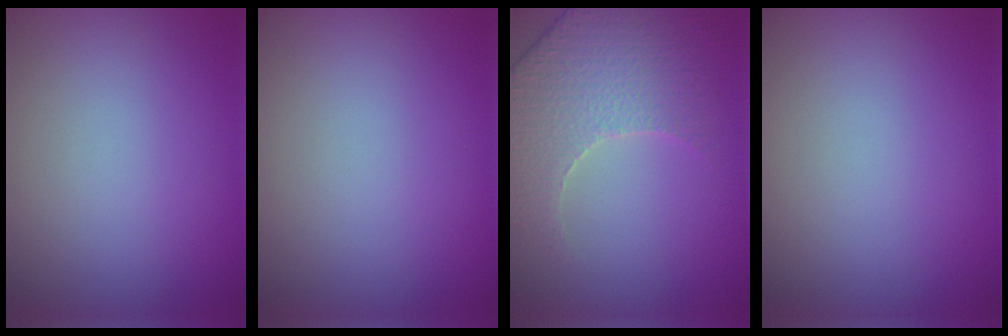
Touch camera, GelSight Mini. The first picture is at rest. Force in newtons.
{"total": 0.0}
{"total": 4.7, "press": 4.6, "slide": 1.2}
{"total": 0.0}